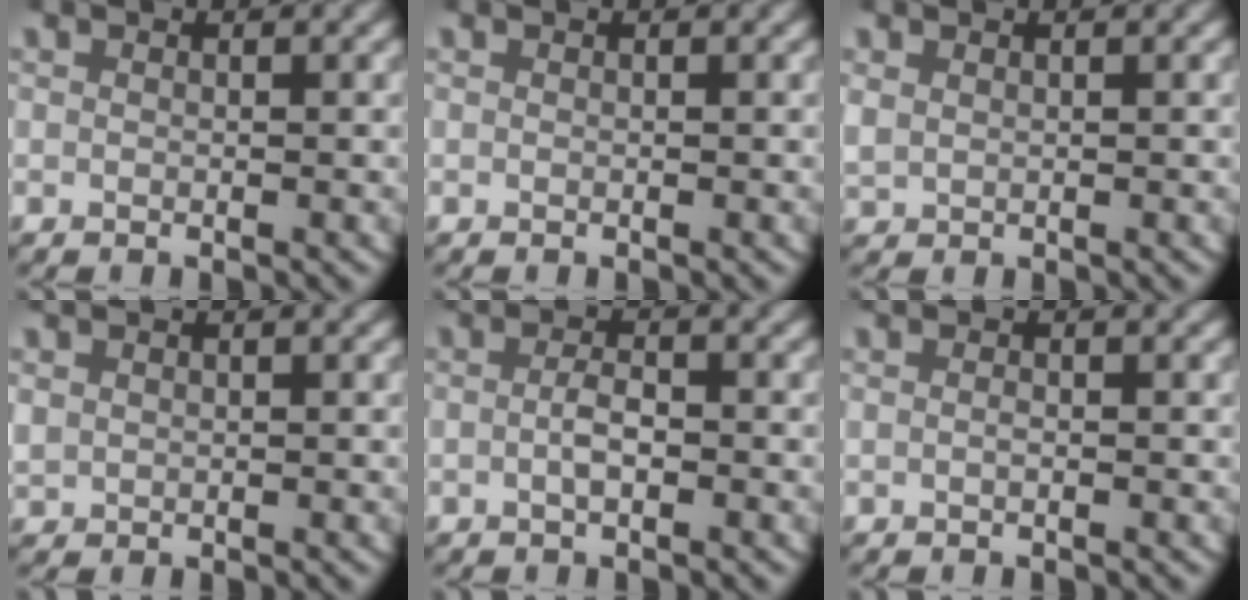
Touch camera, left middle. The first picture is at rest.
{"total": 0.0}
{"total": 1.5, "force": [0.6, 1.2, 0.6], "torque": [-0.028, -0.001, 0.017]}
{"total": 1.6, "force": [0.4, 1.5, 0.6], "torque": [-0.030, -0.003, 0.014]}
{"total": 1.5, "force": [-0.6, 0.5, 1.3], "torque": [-0.032, 0.000, -0.012]}
{"total": 0.0}